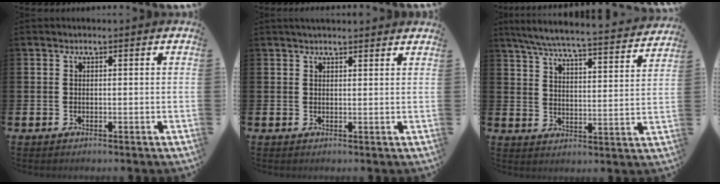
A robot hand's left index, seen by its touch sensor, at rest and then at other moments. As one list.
[{"total": 1.9, "force": [1.9, 0.2, 0.4], "torque": [0.003, -0.007, 0.031]}, {"total": 6.6, "force": [6.1, 0.4, 2.5], "torque": [-0.073, -0.047, 0.101]}]